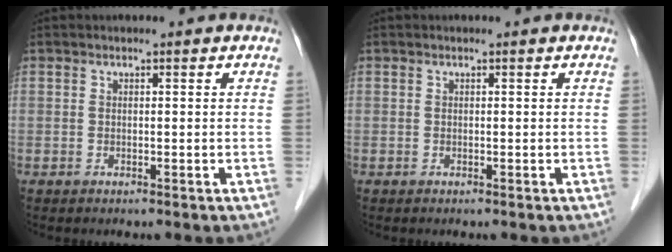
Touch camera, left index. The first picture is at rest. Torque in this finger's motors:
{"motor_torque": [0.00, 0.00, 0.00, 0.00]}